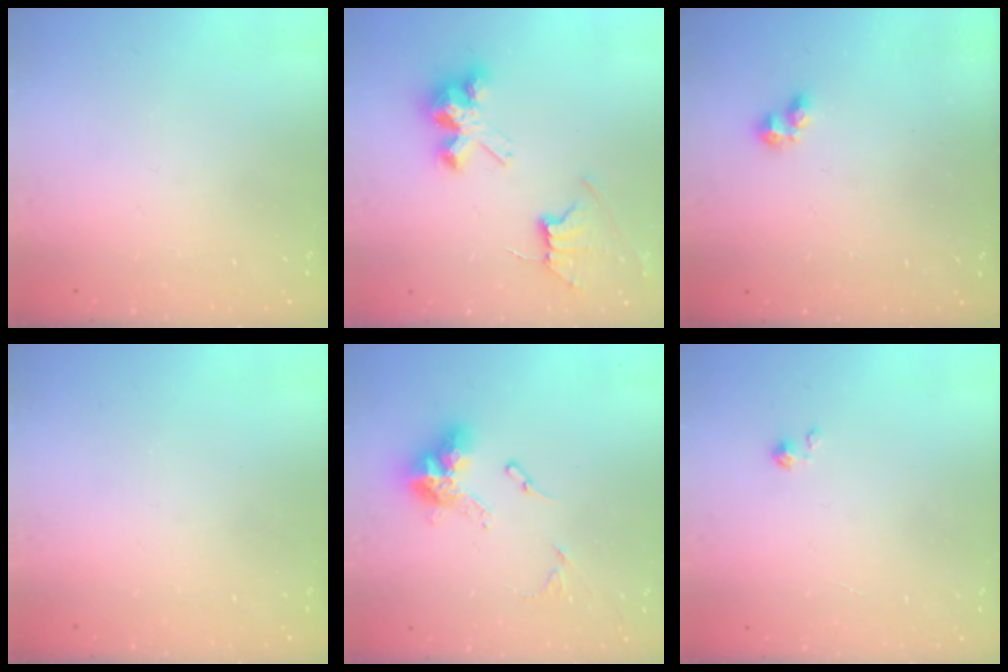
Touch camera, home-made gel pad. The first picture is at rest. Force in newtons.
{"total": 7.9, "press": 7.8, "slide": 0.6}
{"total": 1.8, "press": 1.7, "slide": 0.5}
{"total": 0.0}
{"total": 12.3, "press": 12.3, "slide": 1.2}
{"total": 0.0}